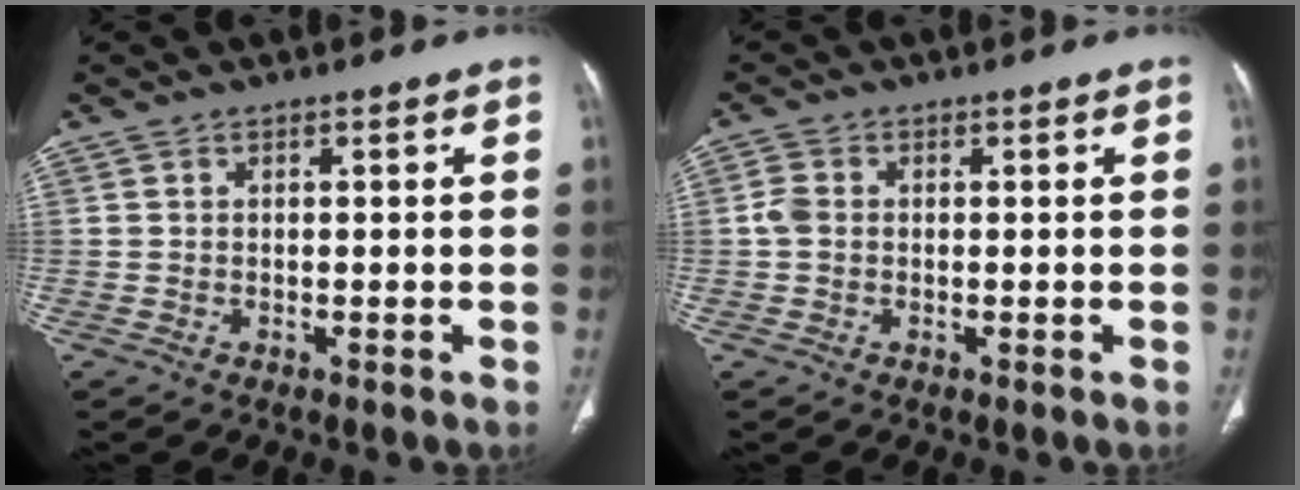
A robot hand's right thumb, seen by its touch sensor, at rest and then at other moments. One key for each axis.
{"total": 2.3, "fx": -0.1, "fy": 1.8, "fz": 1.5, "tx": -0.034, "ty": 0.004, "tz": -0.008}